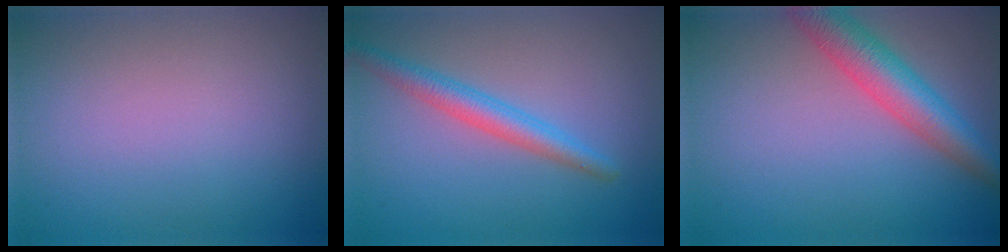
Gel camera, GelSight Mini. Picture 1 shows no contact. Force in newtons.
{"total": 2.9, "press": 2.9, "slide": 0.1}
{"total": 5.4, "press": 5.4, "slide": 0.3}